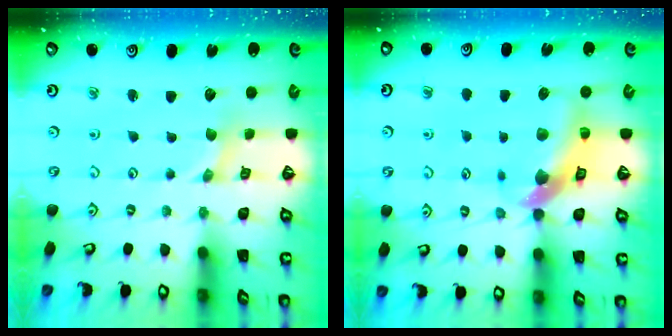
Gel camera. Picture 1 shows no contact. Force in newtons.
{"total": 11.5, "press": 11.4, "slide": 1.7}